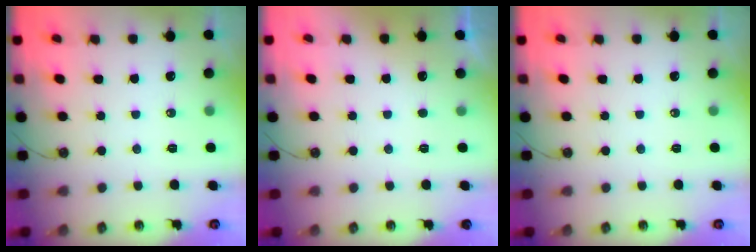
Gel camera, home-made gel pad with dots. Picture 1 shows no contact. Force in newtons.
{"total": 0.0}
{"total": 0.0}